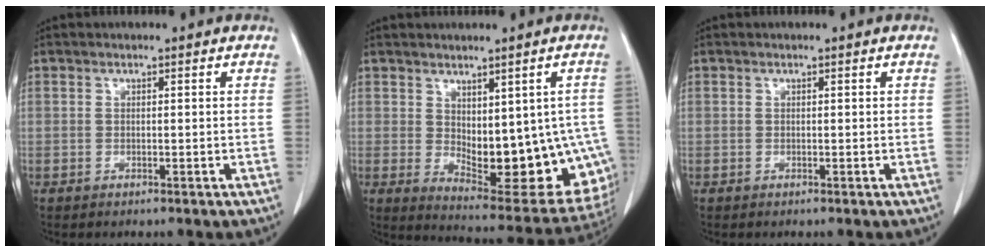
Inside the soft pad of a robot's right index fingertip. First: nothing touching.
{"total": 16.9, "force": [-1.9, 7.8, 14.9], "torque": [-0.145, -0.001, 0.000]}
{"total": 0.0}